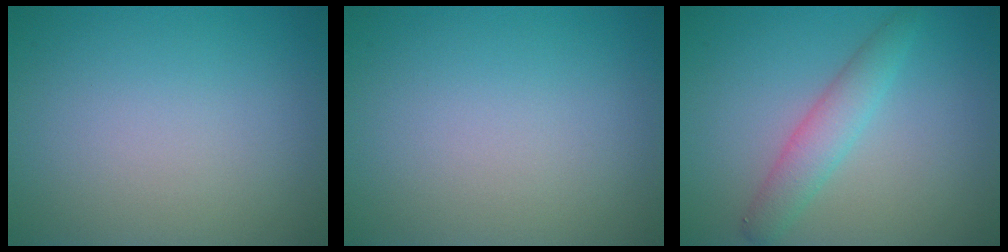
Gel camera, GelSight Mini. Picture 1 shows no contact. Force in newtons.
{"total": 0.0}
{"total": 2.8, "press": 2.8, "slide": 0.1}